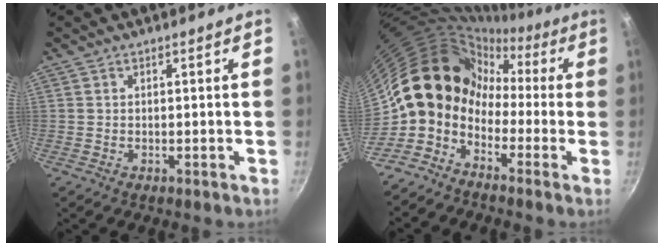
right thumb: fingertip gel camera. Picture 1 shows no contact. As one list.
[{"total": 13.8, "force": [-2.9, 11.3, 7.5], "torque": [-0.093, 0.058, -0.085]}]